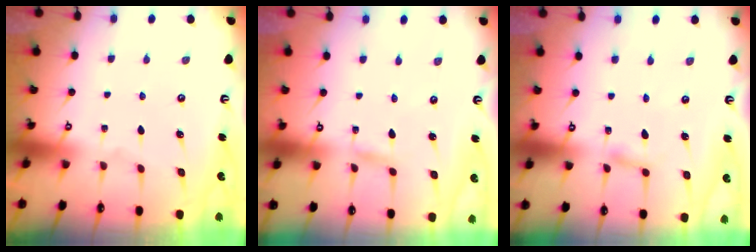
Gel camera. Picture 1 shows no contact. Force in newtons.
{"total": 2.3, "press": 2.3, "slide": 0.2}
{"total": 3.0, "press": 3.0, "slide": 0.3}